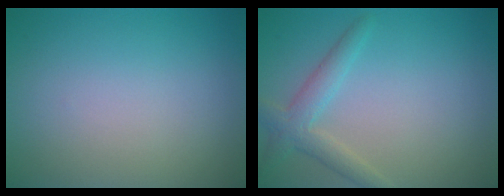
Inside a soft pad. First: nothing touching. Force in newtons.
{"total": 2.7, "press": 2.7, "slide": 0.3}